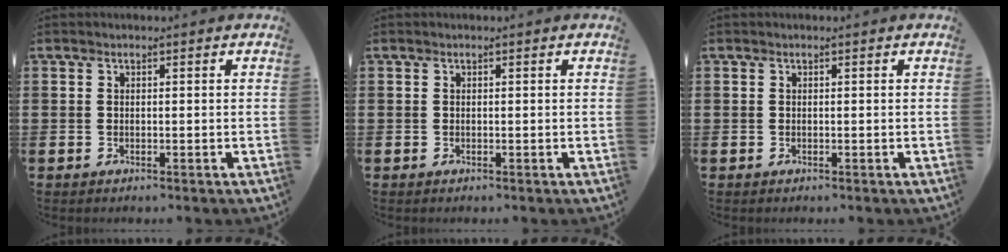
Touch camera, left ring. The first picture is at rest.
{"total": 0.0}
{"total": 0.0}